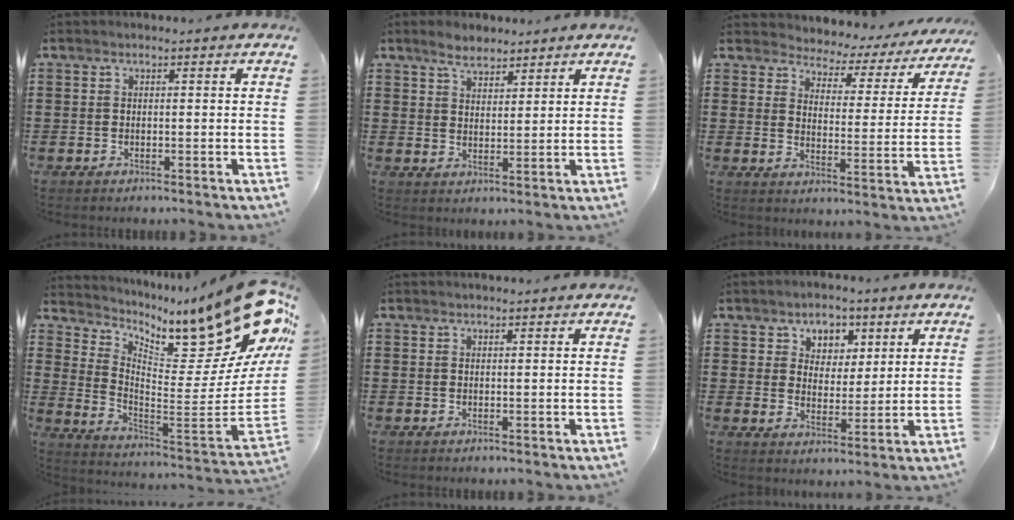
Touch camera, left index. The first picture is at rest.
{"total": 3.9, "force": [3.3, 1.5, 1.3], "torque": [-0.035, 0.004, 0.062]}
{"total": 3.0, "force": [2.8, 0.8, 0.0], "torque": [-0.024, -0.028, 0.040]}
{"total": 16.3, "force": [11.2, 4.6, 10.9], "torque": [-0.154, -0.097, 0.173]}
{"total": 0.6, "force": [0.6, 0.0, 0.1], "torque": [-0.004, -0.001, 0.013]}
{"total": 4.3, "force": [2.5, 3.4, 0.1], "torque": [-0.021, 0.003, 0.040]}